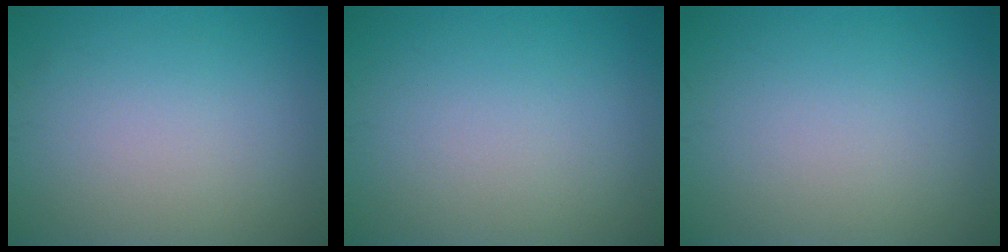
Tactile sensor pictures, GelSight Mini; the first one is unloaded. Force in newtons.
{"total": 0.0}
{"total": 0.0}